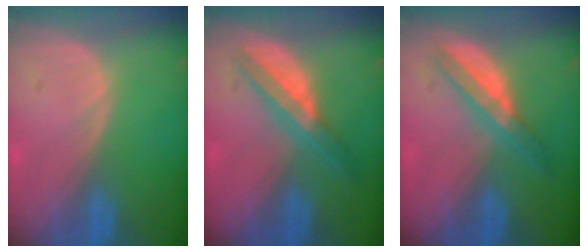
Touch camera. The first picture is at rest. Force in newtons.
{"total": 6.0, "press": 5.4, "slide": 2.7}
{"total": 5.0, "press": 4.8, "slide": 1.4}